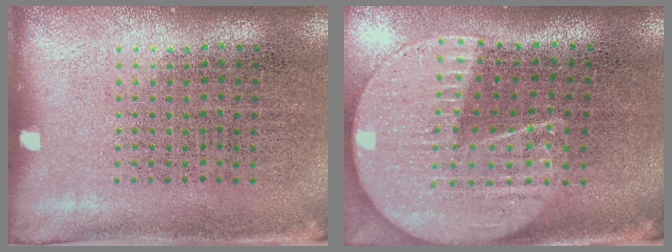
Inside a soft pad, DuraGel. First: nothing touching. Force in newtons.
{"total": 2.2, "press": 1.9, "slide": 1.1}